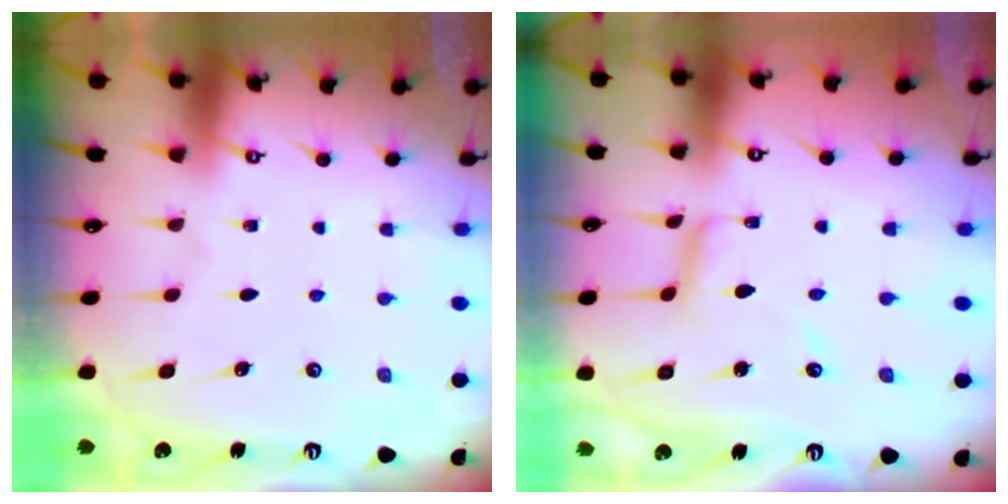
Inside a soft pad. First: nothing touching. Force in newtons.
{"total": 6.3, "press": 6.3, "slide": 0.3}